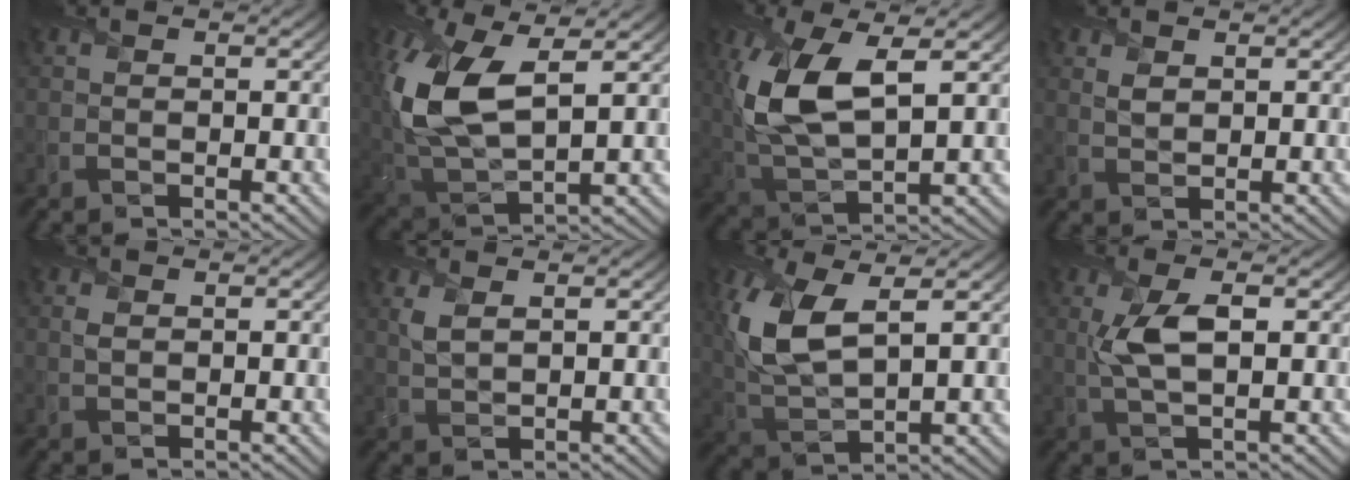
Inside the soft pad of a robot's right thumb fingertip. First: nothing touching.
{"total": 13.9, "force": [3.4, 6.8, 11.6], "torque": [-0.283, -0.002, 0.069]}
{"total": 11.8, "force": [2.8, 5.3, 10.2], "torque": [-0.244, -0.001, 0.056]}
{"total": 1.2, "force": [0.8, 0.8, 0.5], "torque": [-0.013, -0.004, 0.022]}
{"total": 0.7, "force": [0.3, 0.5, 0.4], "torque": [-0.013, -0.002, 0.008]}
{"total": 2.3, "force": [1.3, 1.0, 1.6], "torque": [-0.049, -0.004, 0.032]}
{"total": 10.7, "force": [3.1, 4.9, 8.9], "torque": [-0.222, 0.000, 0.059]}
{"total": 5.0, "force": [0.9, 1.7, 4.6], "torque": [-0.106, 0.002, 0.019]}